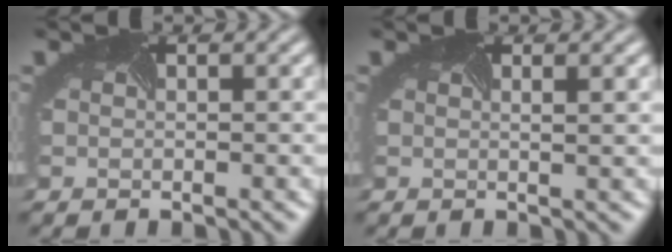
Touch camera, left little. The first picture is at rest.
{"total": 1.6, "force": [0.6, 0.6, 1.4], "torque": [-0.004, 0.004, -0.007]}